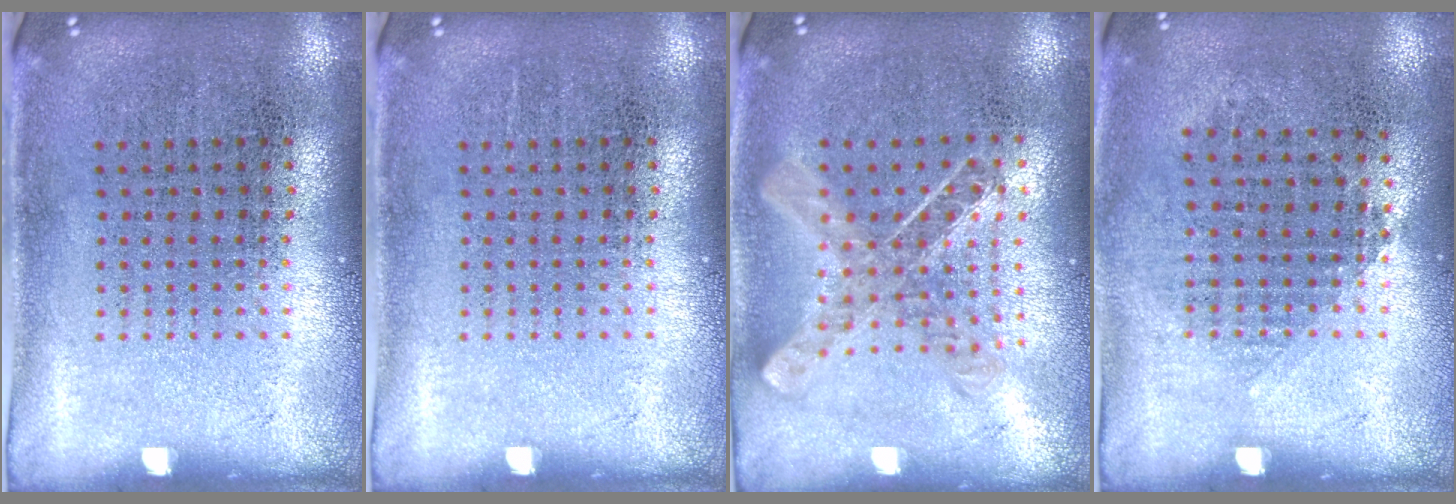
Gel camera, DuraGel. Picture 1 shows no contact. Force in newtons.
{"total": 0.0}
{"total": 0.8, "press": 0.8, "slide": 0.0}
{"total": 0.9, "press": 0.8, "slide": 0.4}